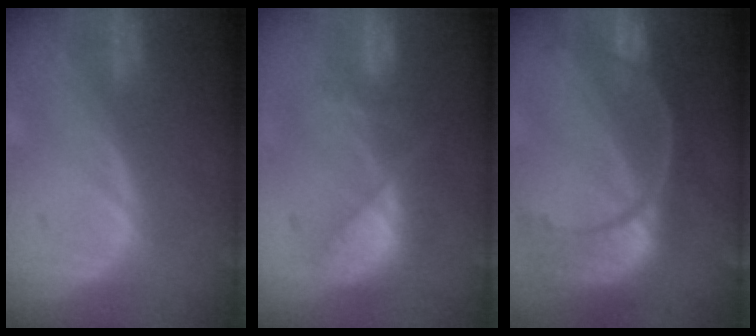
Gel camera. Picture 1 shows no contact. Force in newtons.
{"total": 8.3, "press": 7.1, "slide": 4.3}
{"total": 11.1, "press": 9.3, "slide": 6.0}